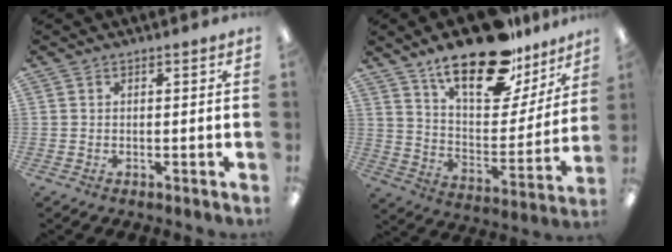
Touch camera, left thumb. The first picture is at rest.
{"total": 24.0, "force": [17.0, 9.6, 14.0], "torque": [-0.219, -0.107, 0.291]}